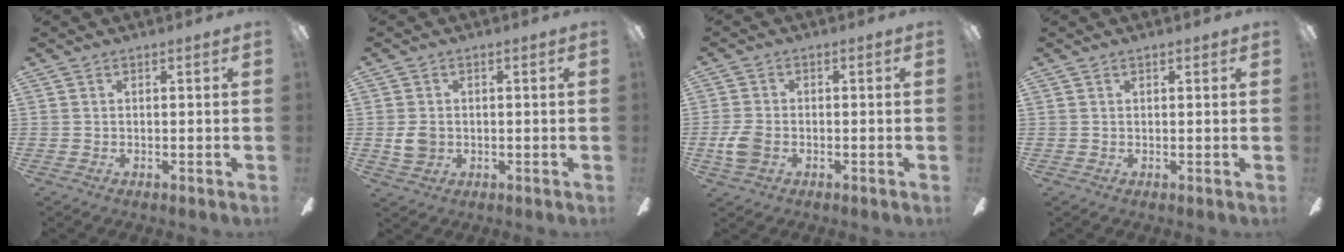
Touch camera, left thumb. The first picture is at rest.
{"total": 3.9, "force": [-0.2, 3.2, 2.2], "torque": [-0.039, 0.003, -0.005]}
{"total": 5.6, "force": [-1.6, 3.7, 3.8], "torque": [-0.085, 0.007, -0.032]}
{"total": 0.6, "force": [0.5, 0.2, 0.2], "torque": [0.002, -0.003, 0.008]}